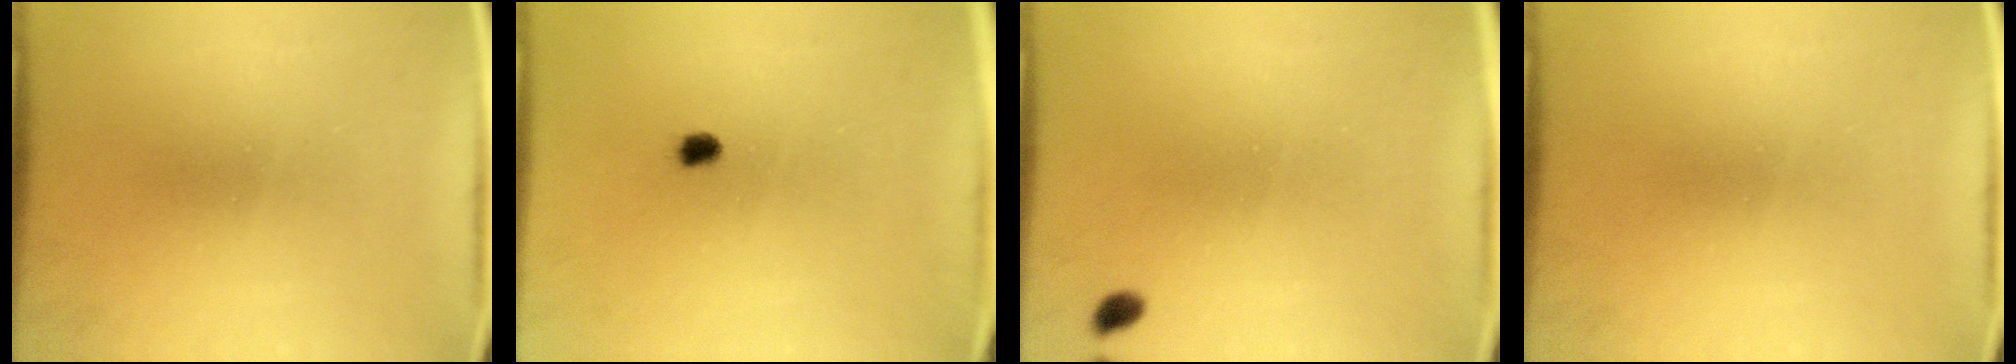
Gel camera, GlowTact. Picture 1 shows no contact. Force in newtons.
{"total": 1.7}
{"total": 1.3}
{"total": 0.0}